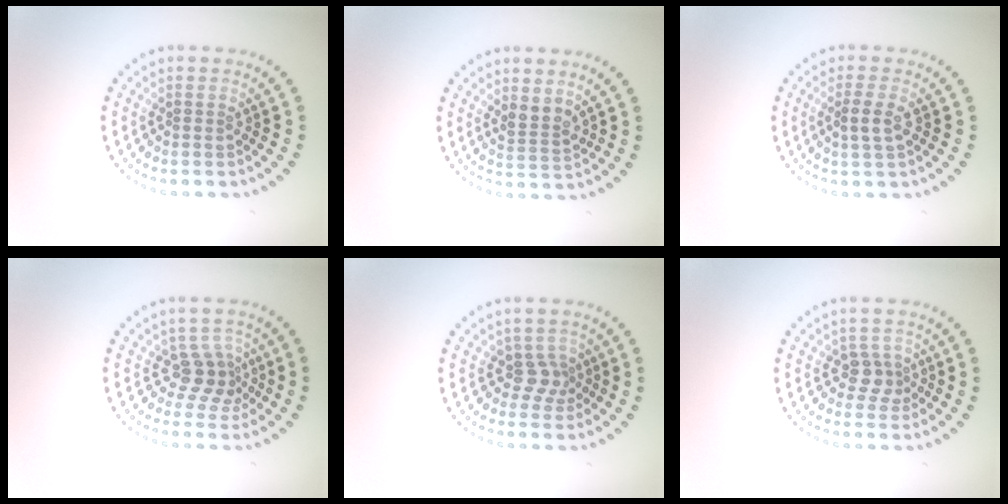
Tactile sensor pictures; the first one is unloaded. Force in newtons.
{"total": 2.1, "press": 1.7, "slide": 1.2}
{"total": 2.2, "press": 2.1, "slide": 0.8}
{"total": 2.7, "press": 1.9, "slide": 1.9}
{"total": 1.9, "press": 1.4, "slide": 1.4}
{"total": 2.0, "press": 1.6, "slide": 1.2}